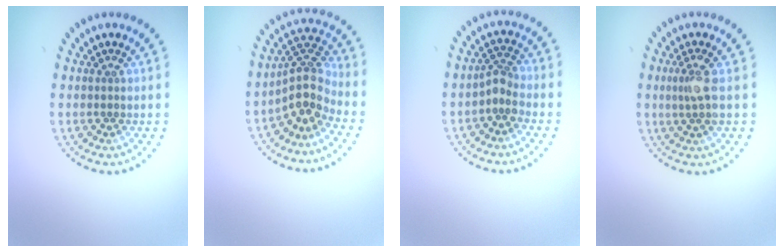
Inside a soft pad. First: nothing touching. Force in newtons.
{"total": 3.9, "press": 3.0, "slide": 2.5}
{"total": 1.9, "press": 1.4, "slide": 1.3}
{"total": 2.0, "press": 1.6, "slide": 1.1}